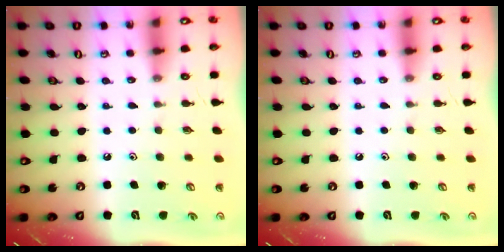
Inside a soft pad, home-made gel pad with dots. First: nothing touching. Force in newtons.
{"total": 0.0}